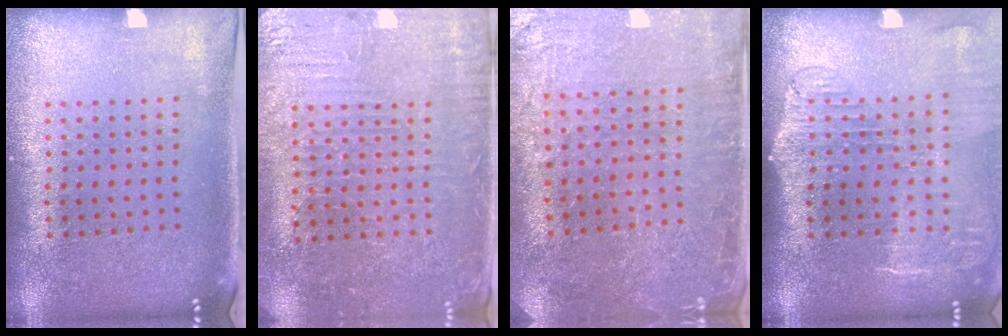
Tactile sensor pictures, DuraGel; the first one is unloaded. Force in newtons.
{"total": 3.3, "press": 3.2, "slide": 0.5}
{"total": 1.2, "press": 1.2, "slide": 0.1}
{"total": 2.1, "press": 1.7, "slide": 1.2}